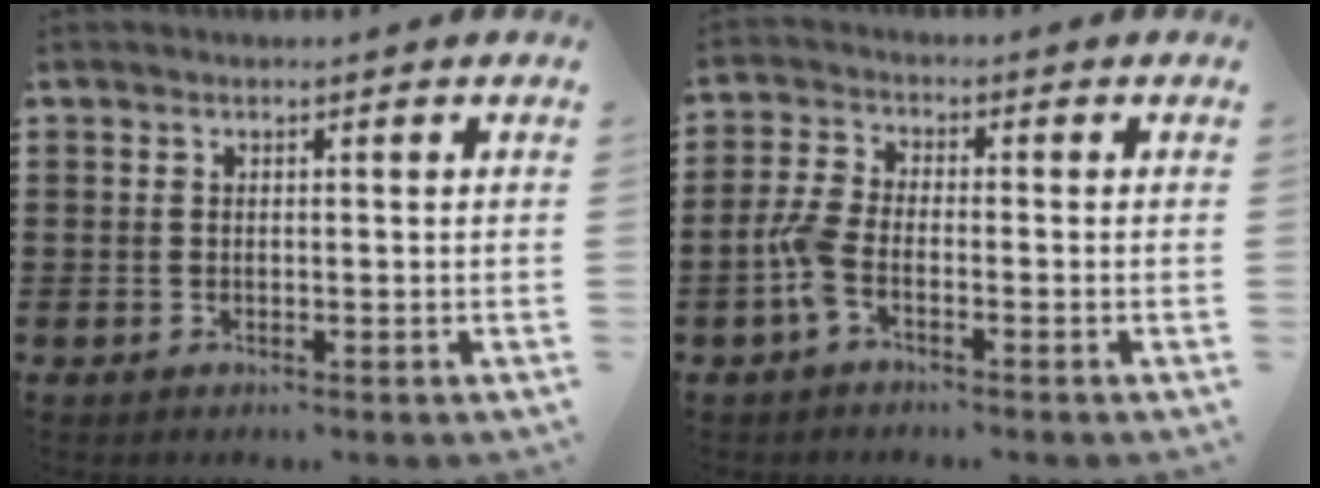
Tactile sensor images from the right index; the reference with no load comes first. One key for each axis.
{"total": 4.2, "fx": -1.8, "fy": 1.6, "fz": 3.4, "tx": -0.087, "ty": -0.003, "tz": -0.039}